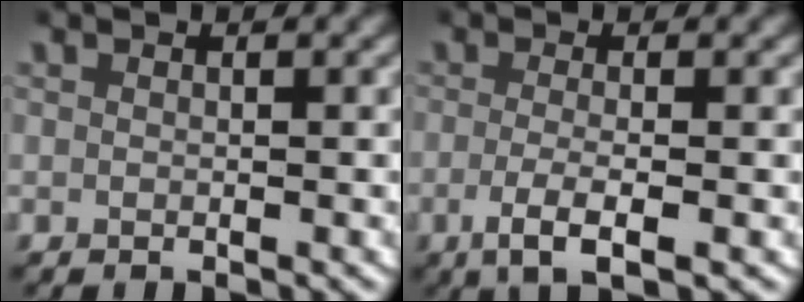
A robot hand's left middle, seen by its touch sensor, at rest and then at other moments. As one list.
[{"total": 3.5, "force": [-1.4, 0.7, 3.1], "torque": [-0.068, -0.014, -0.019]}]